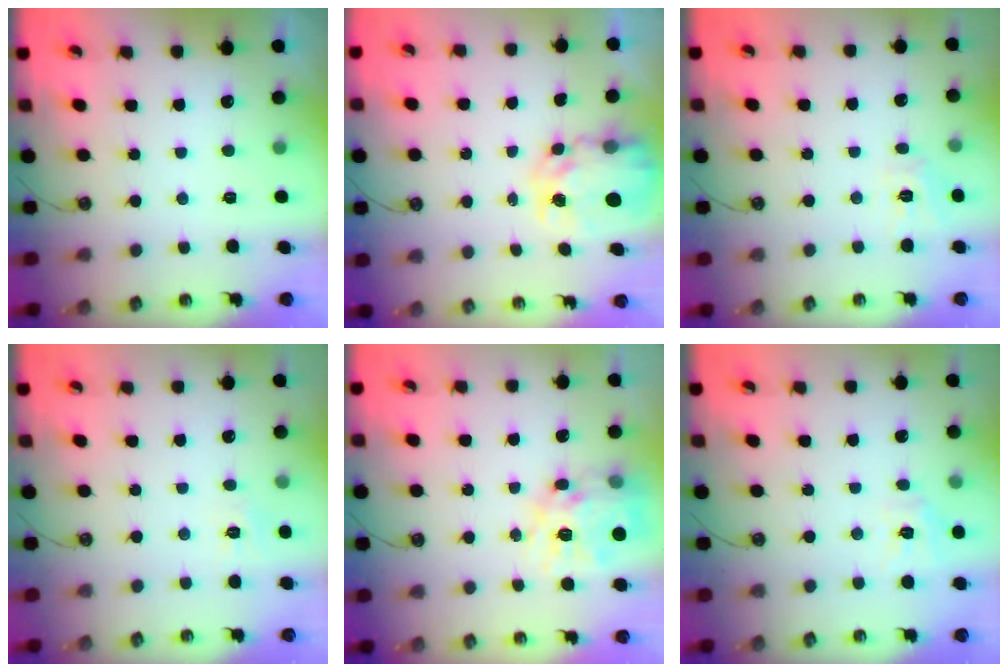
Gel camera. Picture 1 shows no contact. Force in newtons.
{"total": 7.6, "press": 7.6, "slide": 0.6}
{"total": 5.5, "press": 5.5, "slide": 0.2}
{"total": 3.7, "press": 3.7, "slide": 0.5}
{"total": 16.2, "press": 16.1, "slide": 1.4}
{"total": 9.5, "press": 9.5, "slide": 1.1}